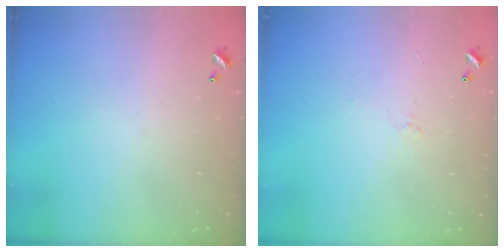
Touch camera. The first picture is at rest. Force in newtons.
{"total": 0.5, "press": 0.1, "slide": 0.5}